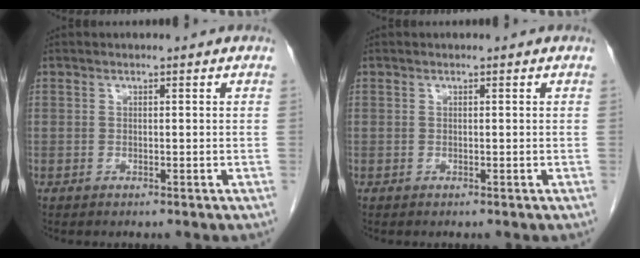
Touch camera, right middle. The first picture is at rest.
{"total": 0.0}